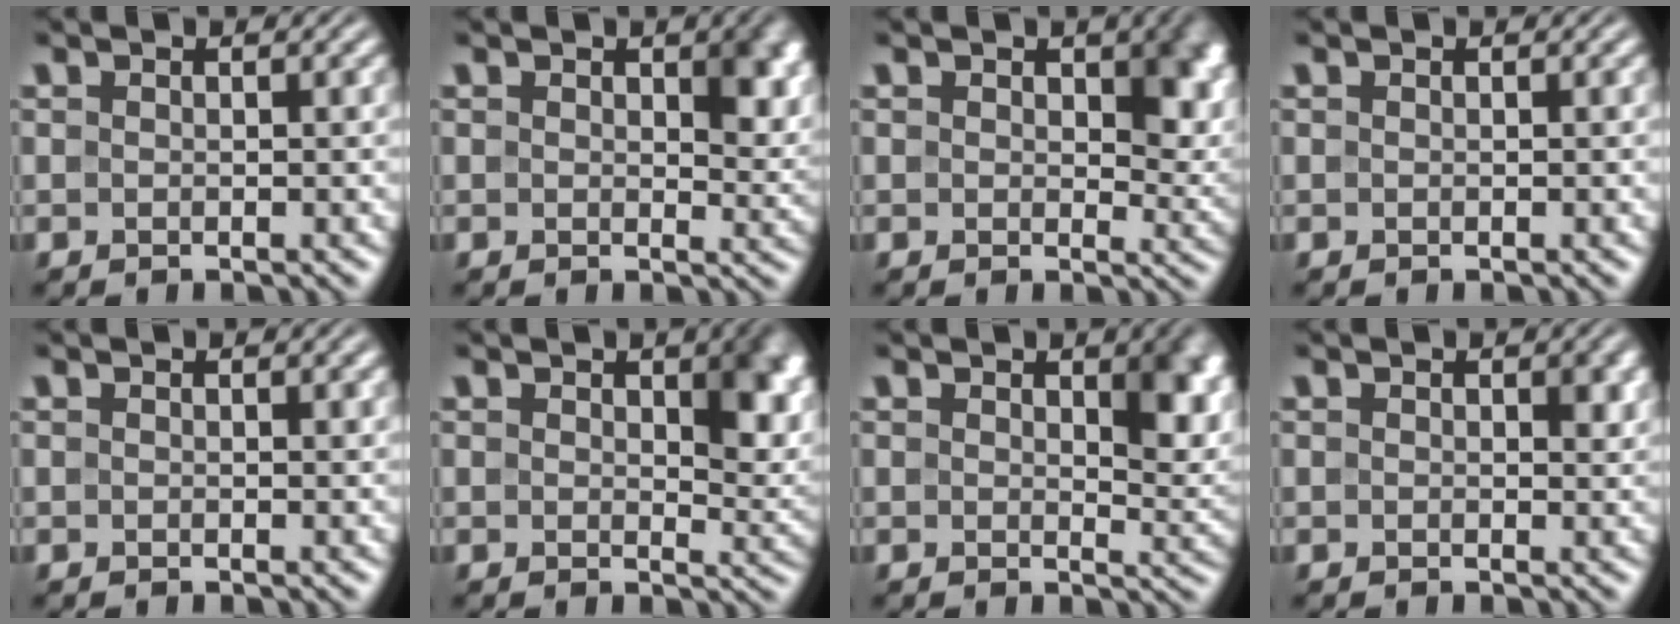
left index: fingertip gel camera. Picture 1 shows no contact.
{"total": 4.1, "force": [1.1, 2.2, 3.2], "torque": [-0.039, -0.007, 0.019]}
{"total": 5.2, "force": [1.3, 3.0, 4.1], "torque": [-0.046, -0.006, 0.021]}
{"total": 0.0}
{"total": 0.5, "force": [0.3, 0.1, 0.4], "torque": [-0.004, 0.000, 0.005]}
{"total": 5.6, "force": [1.5, 2.7, 4.6], "torque": [-0.056, -0.005, 0.029]}
{"total": 5.0, "force": [1.5, 2.3, 4.2], "torque": [-0.049, -0.006, 0.028]}
{"total": 1.5, "force": [0.5, 0.8, 1.2], "torque": [-0.011, -0.003, 0.007]}